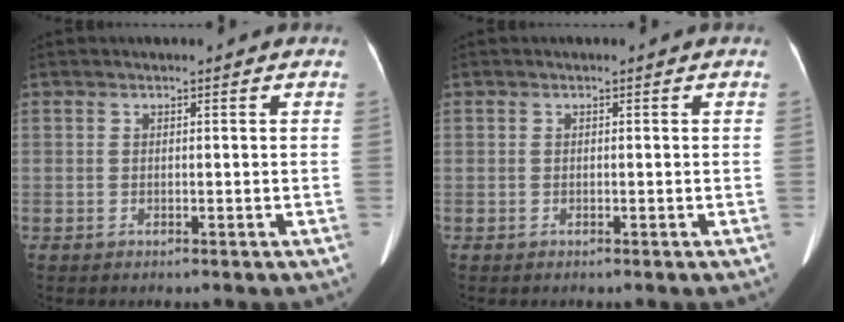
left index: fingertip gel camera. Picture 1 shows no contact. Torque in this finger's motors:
{"motor_torque": [0.05, -0.01, -0.02, 0.02]}